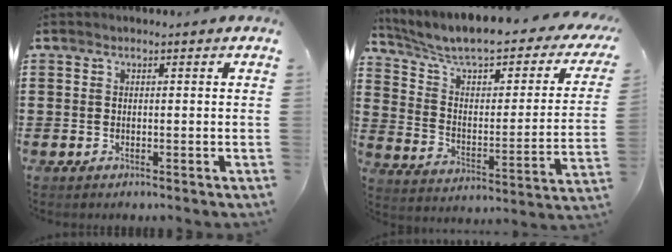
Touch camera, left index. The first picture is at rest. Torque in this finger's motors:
{"motor_torque": [2.14, 0.00, 1.05, 0.21]}